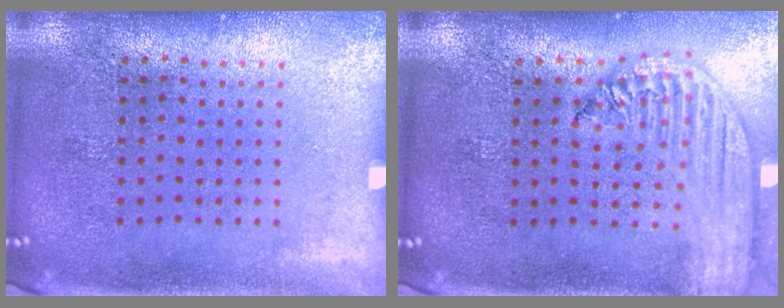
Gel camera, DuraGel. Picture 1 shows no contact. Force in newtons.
{"total": 2.6, "press": 2.2, "slide": 1.4}